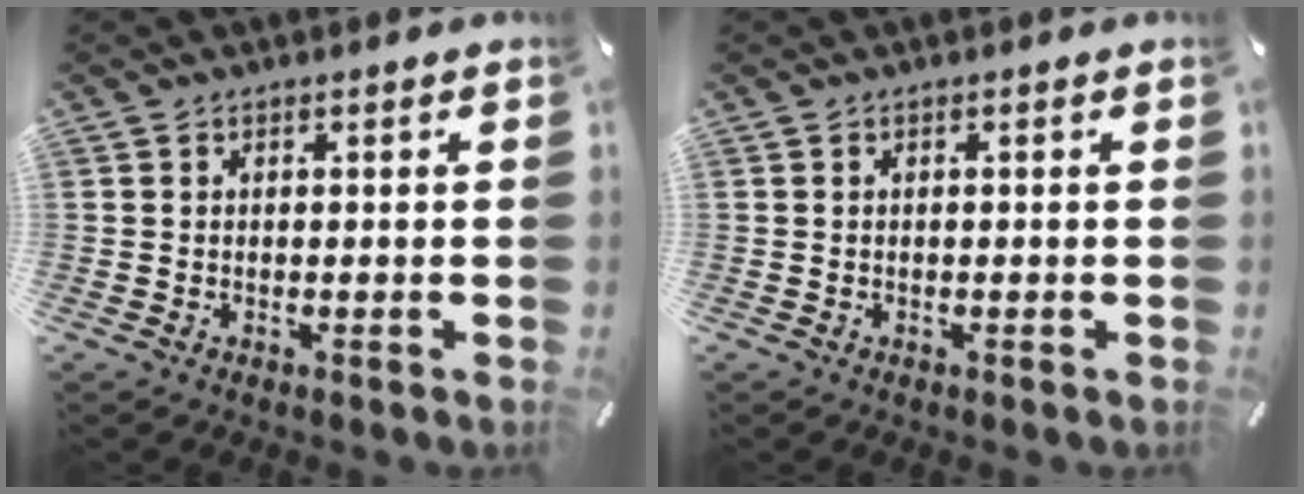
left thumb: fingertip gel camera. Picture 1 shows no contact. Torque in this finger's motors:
{"motor_torque": [0.00, 0.00, 0.00, 0.00, 0.00]}